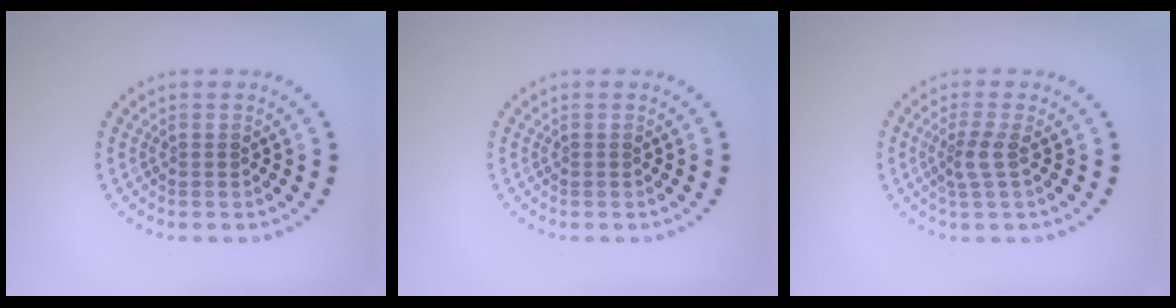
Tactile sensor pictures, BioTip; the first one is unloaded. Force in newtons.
{"total": 0.0}
{"total": 2.0, "press": 1.6, "slide": 1.2}